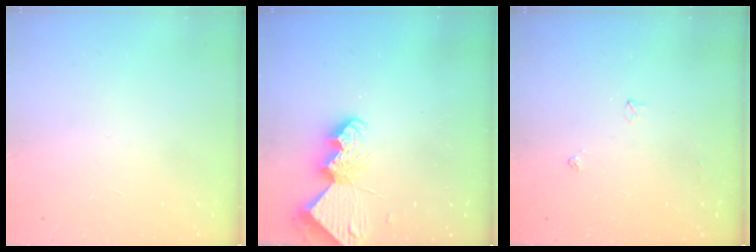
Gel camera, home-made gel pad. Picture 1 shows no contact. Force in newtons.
{"total": 11.5, "press": 11.4, "slide": 1.0}
{"total": 3.0, "press": 3.0, "slide": 0.5}